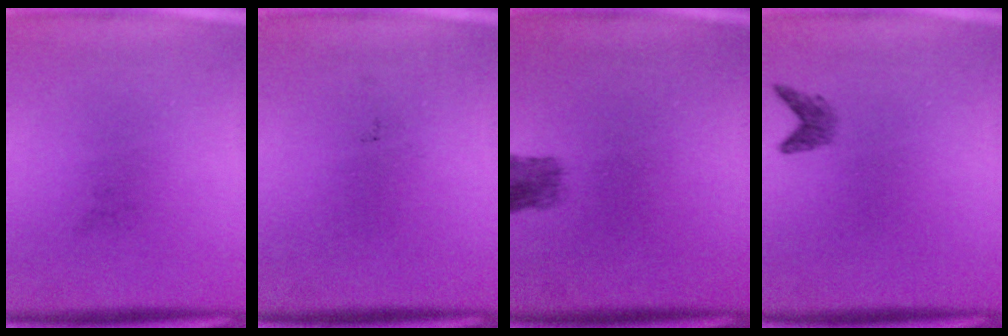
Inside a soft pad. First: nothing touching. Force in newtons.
{"total": 0.0}
{"total": 2.9}
{"total": 1.5}